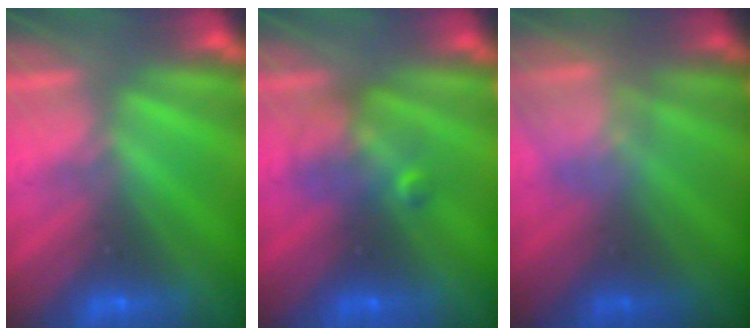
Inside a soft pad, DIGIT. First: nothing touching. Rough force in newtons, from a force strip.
{"total": 2.4}
{"total": 4.4}